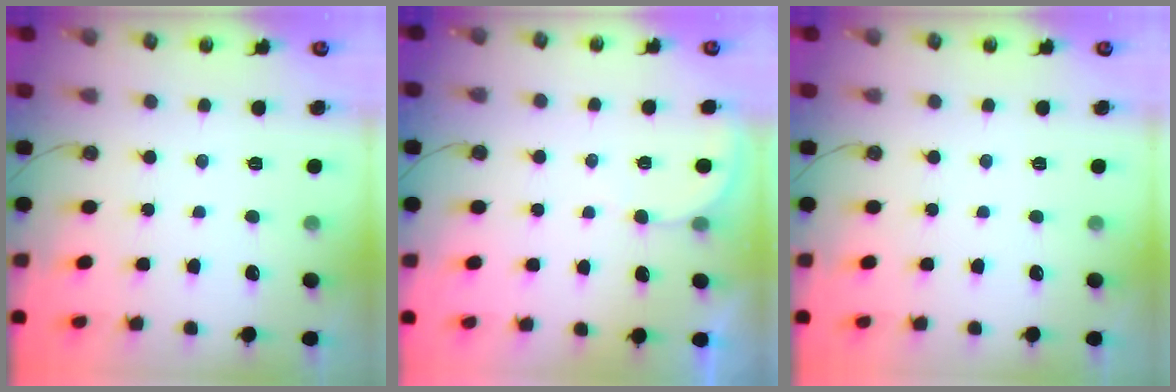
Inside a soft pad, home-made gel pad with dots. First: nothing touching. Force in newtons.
{"total": 2.6, "press": 2.6, "slide": 0.2}
{"total": 0.0}